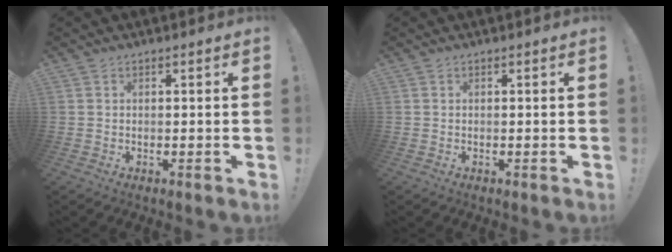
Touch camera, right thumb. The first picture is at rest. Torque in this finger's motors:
{"motor_torque": [0.00, 0.00, 0.00, 0.00, 0.00]}